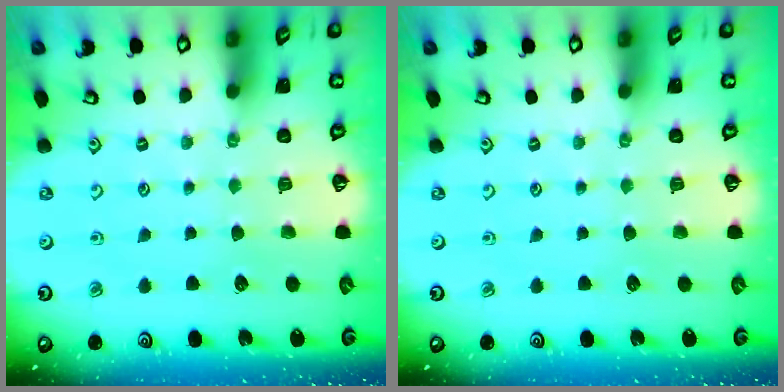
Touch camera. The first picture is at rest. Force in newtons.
{"total": 0.0}